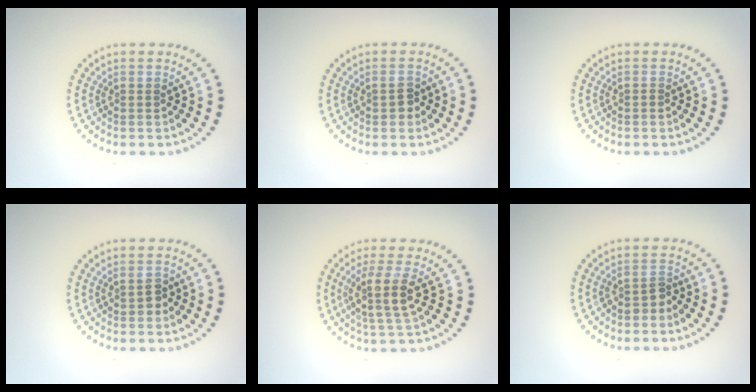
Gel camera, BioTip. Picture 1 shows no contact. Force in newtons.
{"total": 1.4, "press": 1.4, "slide": 0.1}
{"total": 0.5, "press": 0.4, "slide": 0.4}
{"total": 1.4, "press": 1.4, "slide": 0.1}
{"total": 3.3, "press": 2.7, "slide": 1.9}
{"total": 1.3, "press": 1.0, "slide": 0.8}